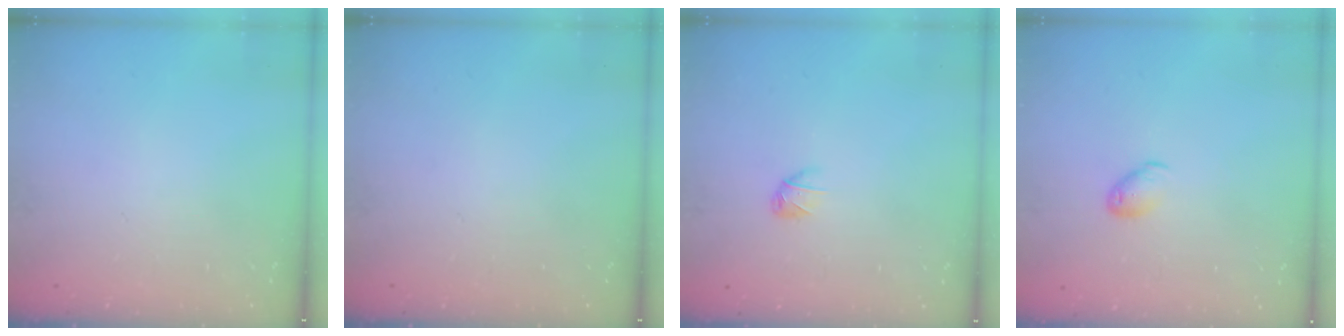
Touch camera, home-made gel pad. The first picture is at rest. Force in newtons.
{"total": 0.0}
{"total": 3.0, "press": 2.9, "slide": 0.7}
{"total": 5.6, "press": 5.6, "slide": 0.5}